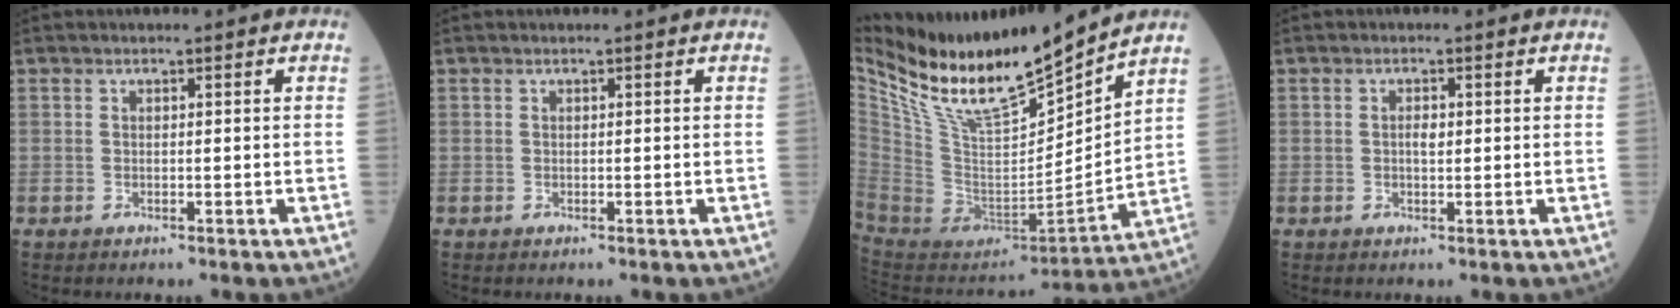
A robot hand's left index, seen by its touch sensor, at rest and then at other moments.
{"total": 0.0}
{"total": 19.4, "force": [16.3, 2.3, 10.4], "torque": [-0.189, -0.022, 0.315]}
{"total": 1.5, "force": [0.1, 0.7, 1.3], "torque": [-0.025, 0.002, 0.002]}